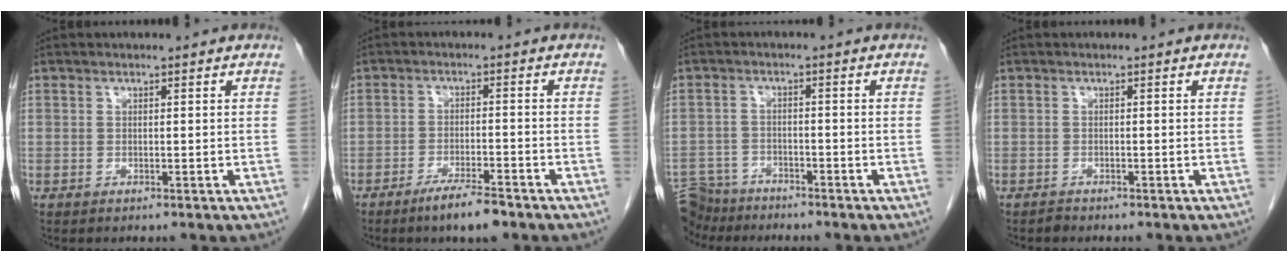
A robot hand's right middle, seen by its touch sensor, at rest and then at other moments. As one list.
[{"total": 5.6, "force": [-4.1, 0.5, 3.7], "torque": [-0.072, -0.010, -0.069]}, {"total": 7.3, "force": [-6.7, 2.7, 0.3], "torque": [-0.006, 0.001, -0.120]}, {"total": 0.6, "force": [-0.6, 0.1, 0.0], "torque": [-0.004, -0.002, -0.013]}]